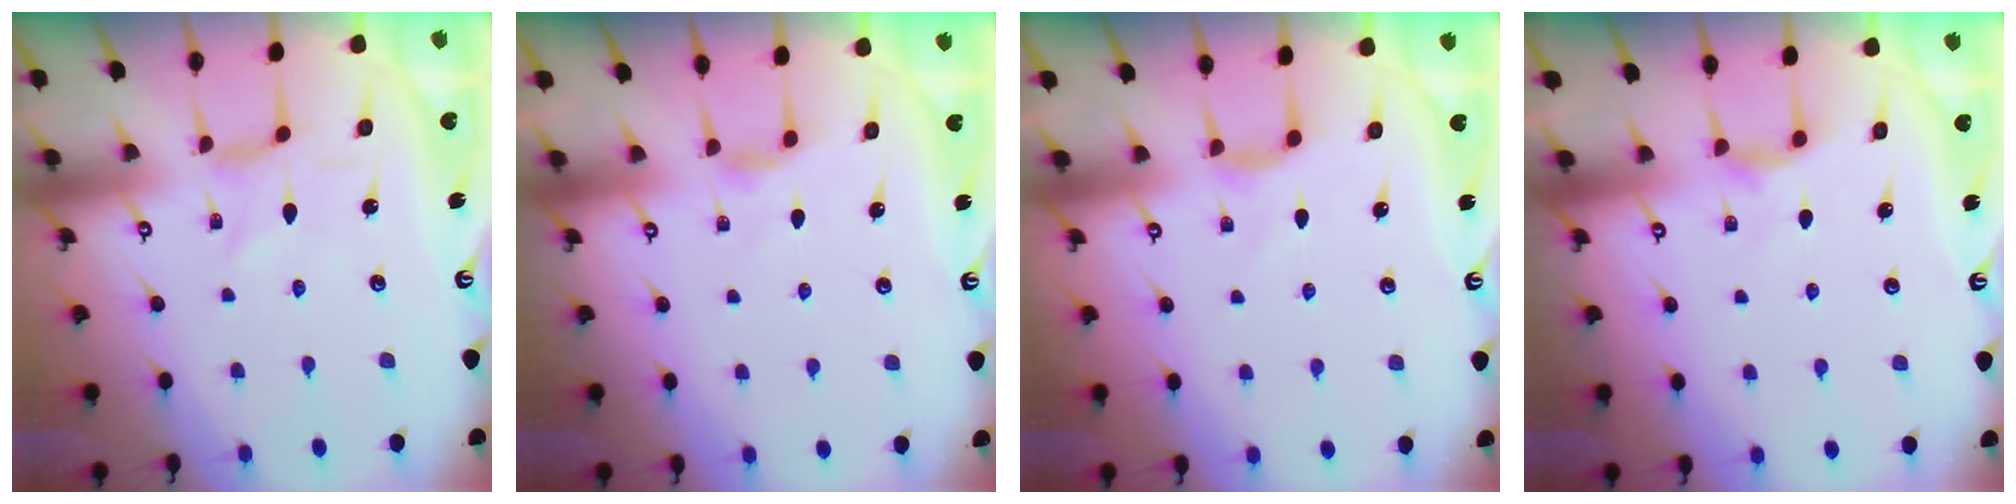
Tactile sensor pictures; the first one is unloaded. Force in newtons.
{"total": 4.3, "press": 4.3, "slide": 0.6}
{"total": 3.6, "press": 3.6, "slide": 0.6}
{"total": 4.4, "press": 4.4, "slide": 0.7}